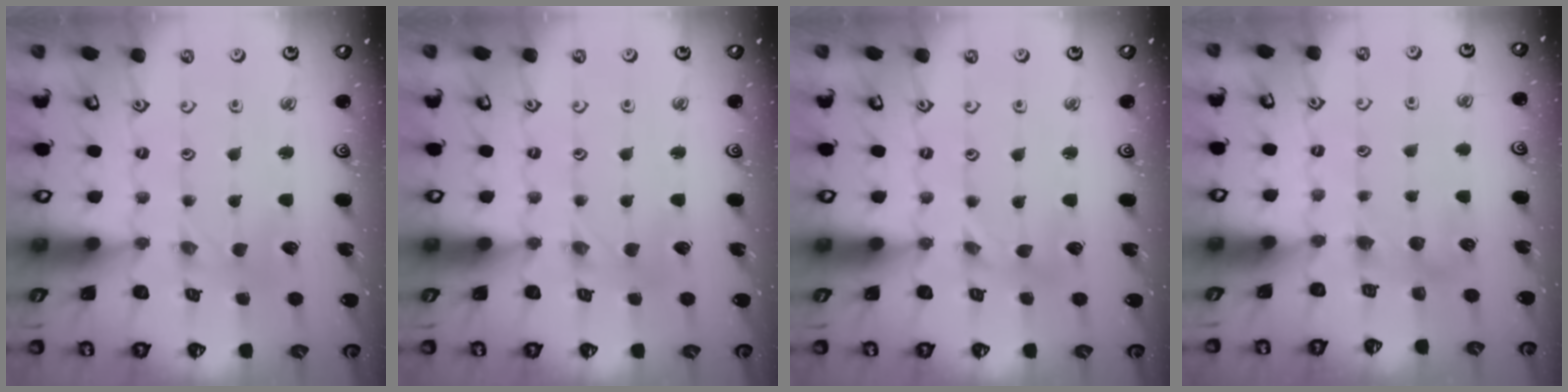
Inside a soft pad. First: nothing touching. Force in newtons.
{"total": 1.3, "press": 1.2, "slide": 0.3}
{"total": 0.0}
{"total": 5.7, "press": 5.6, "slide": 0.7}